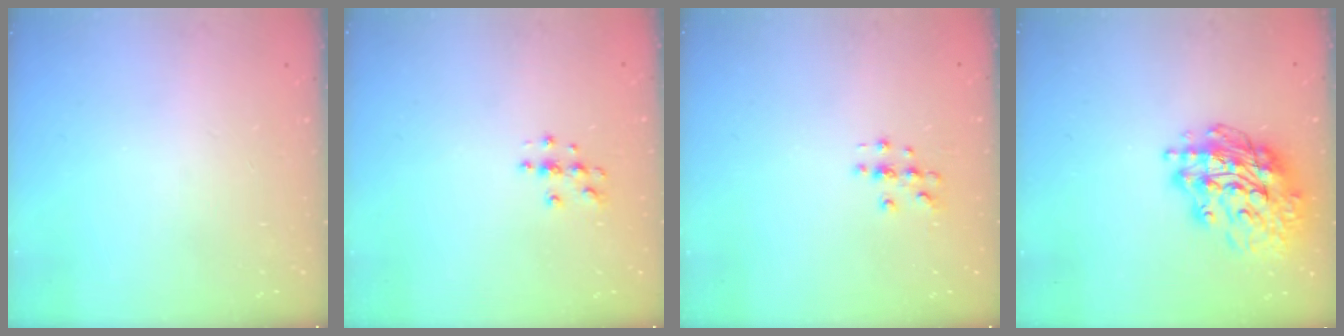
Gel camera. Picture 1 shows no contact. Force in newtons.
{"total": 3.9, "press": 3.8, "slide": 0.4}
{"total": 3.6, "press": 3.5, "slide": 0.4}
{"total": 18.9, "press": 18.8, "slide": 2.2}